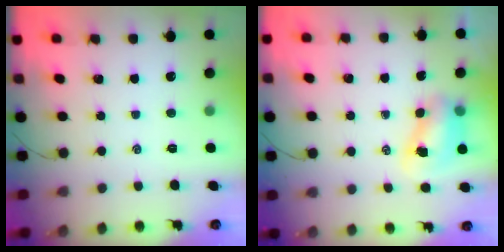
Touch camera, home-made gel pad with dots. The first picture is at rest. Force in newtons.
{"total": 7.3, "press": 7.3, "slide": 1.0}